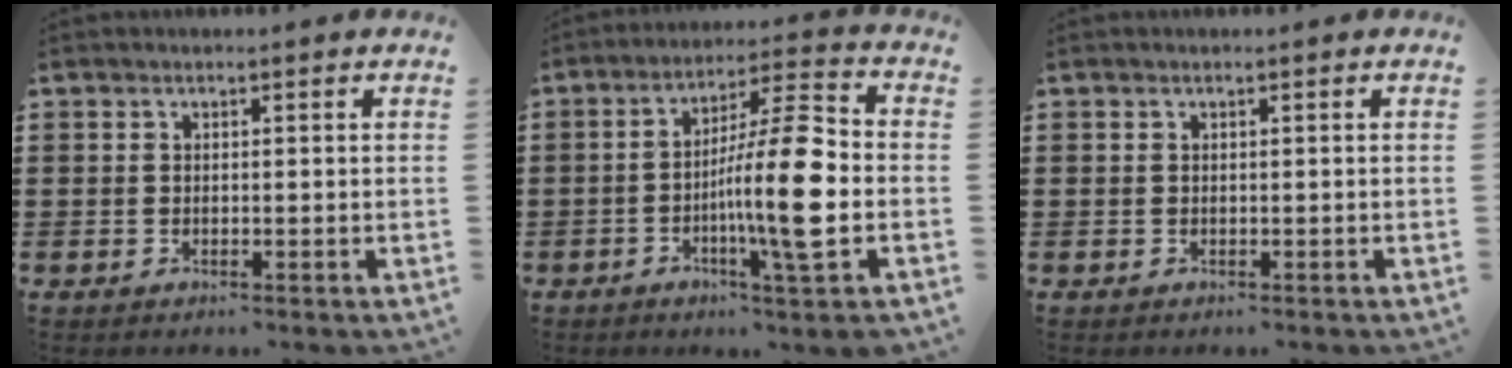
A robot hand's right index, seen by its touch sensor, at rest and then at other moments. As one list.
[{"total": 13.3, "force": [-2.5, 1.2, 13.0], "torque": [-0.217, -0.007, -0.053]}, {"total": 0.0}]